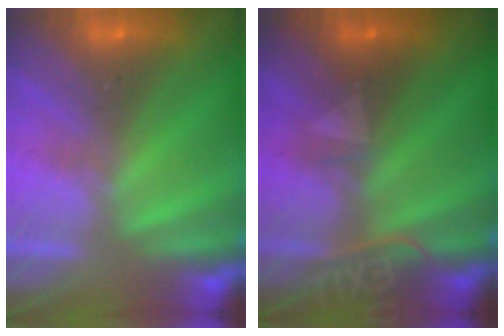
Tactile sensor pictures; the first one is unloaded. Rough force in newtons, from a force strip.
{"total": 2.4}